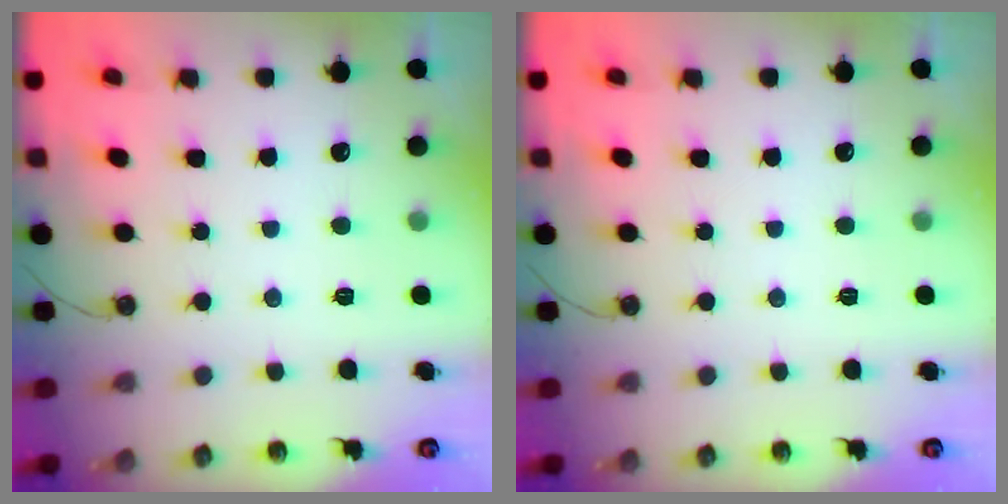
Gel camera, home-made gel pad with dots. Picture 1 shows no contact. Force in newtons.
{"total": 0.0}